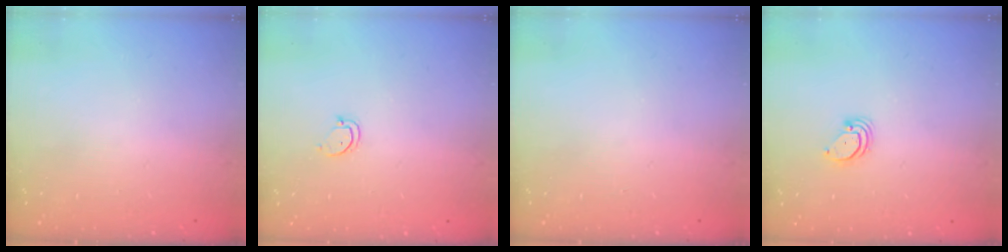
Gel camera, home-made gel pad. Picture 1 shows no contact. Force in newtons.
{"total": 2.5, "press": 2.5, "slide": 0.3}
{"total": 0.0}
{"total": 2.0, "press": 2.0, "slide": 0.1}